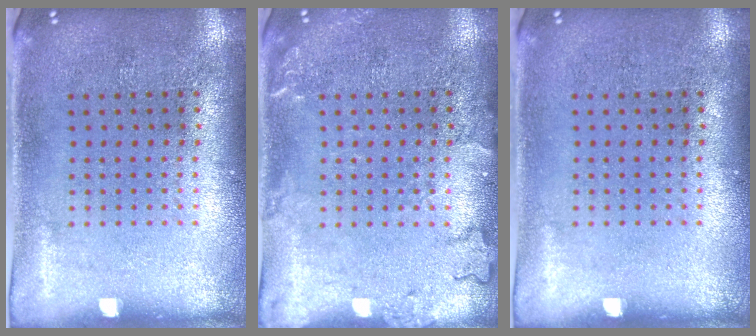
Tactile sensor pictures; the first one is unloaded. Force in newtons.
{"total": 1.9, "press": 1.9, "slide": 0.3}
{"total": 0.0}